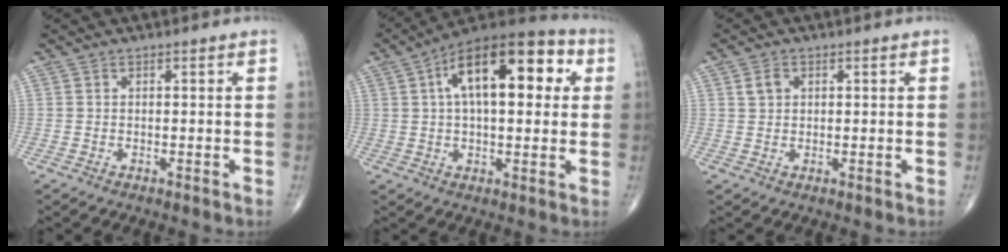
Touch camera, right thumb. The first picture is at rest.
{"total": 19.6, "force": [5.2, 9.2, 16.5], "torque": [-0.231, 0.027, 0.070]}
{"total": 2.2, "force": [0.9, 1.6, 1.2], "torque": [-0.018, 0.002, 0.017]}